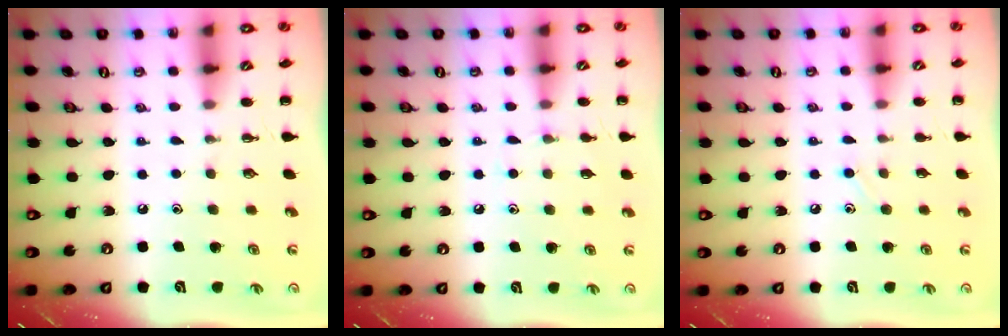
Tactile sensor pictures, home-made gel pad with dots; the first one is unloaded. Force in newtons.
{"total": 5.5, "press": 5.3, "slide": 1.6}
{"total": 4.8, "press": 4.4, "slide": 1.7}